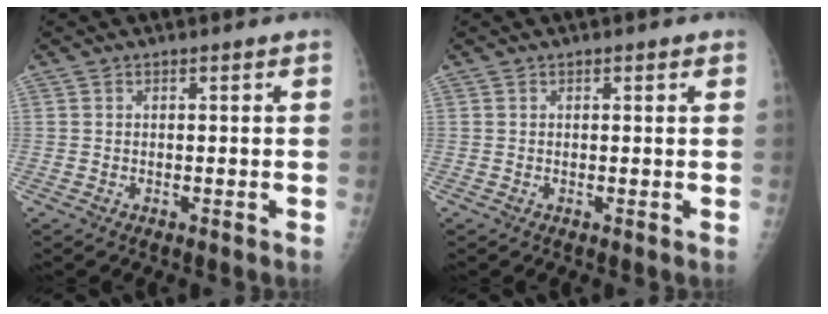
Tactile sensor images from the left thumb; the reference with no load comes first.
{"total": 0.7, "force": [0.4, 0.4, 0.4], "torque": [0.000, -0.001, 0.003]}